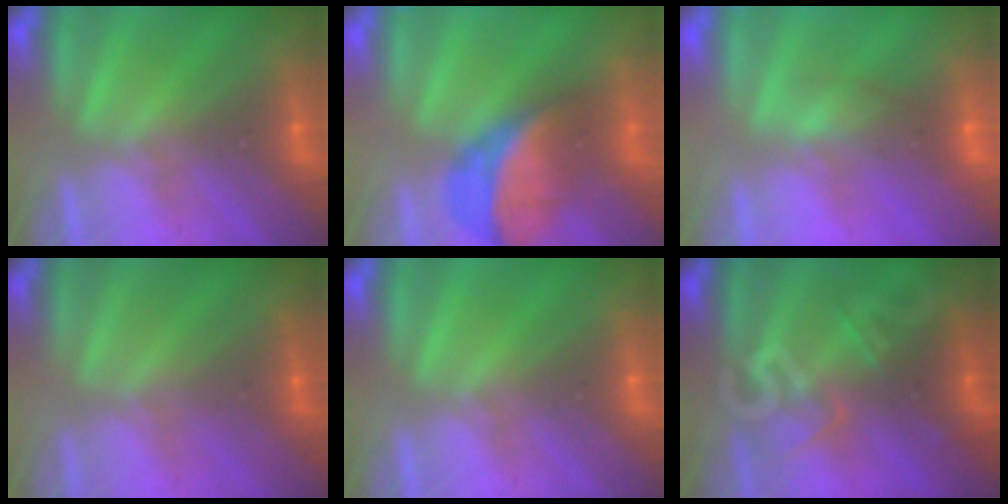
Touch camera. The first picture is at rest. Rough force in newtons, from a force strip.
{"total": 2.9}
{"total": 2.9}
{"total": 2.6}
{"total": 0.0}
{"total": 2.8}